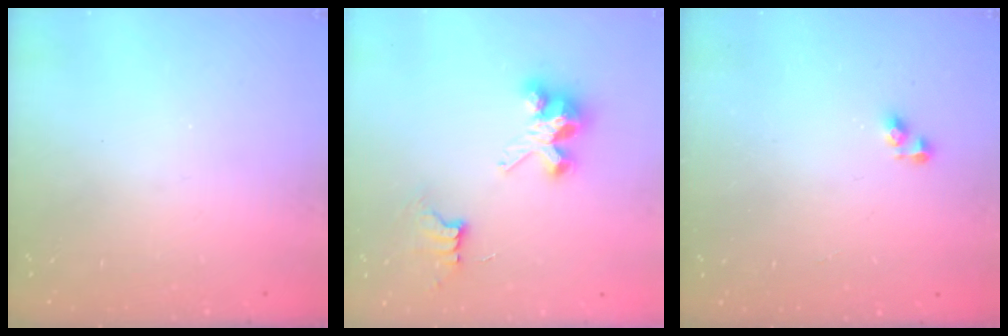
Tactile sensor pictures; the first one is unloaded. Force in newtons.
{"total": 8.5, "press": 8.4, "slide": 0.6}
{"total": 3.9, "press": 3.8, "slide": 0.7}